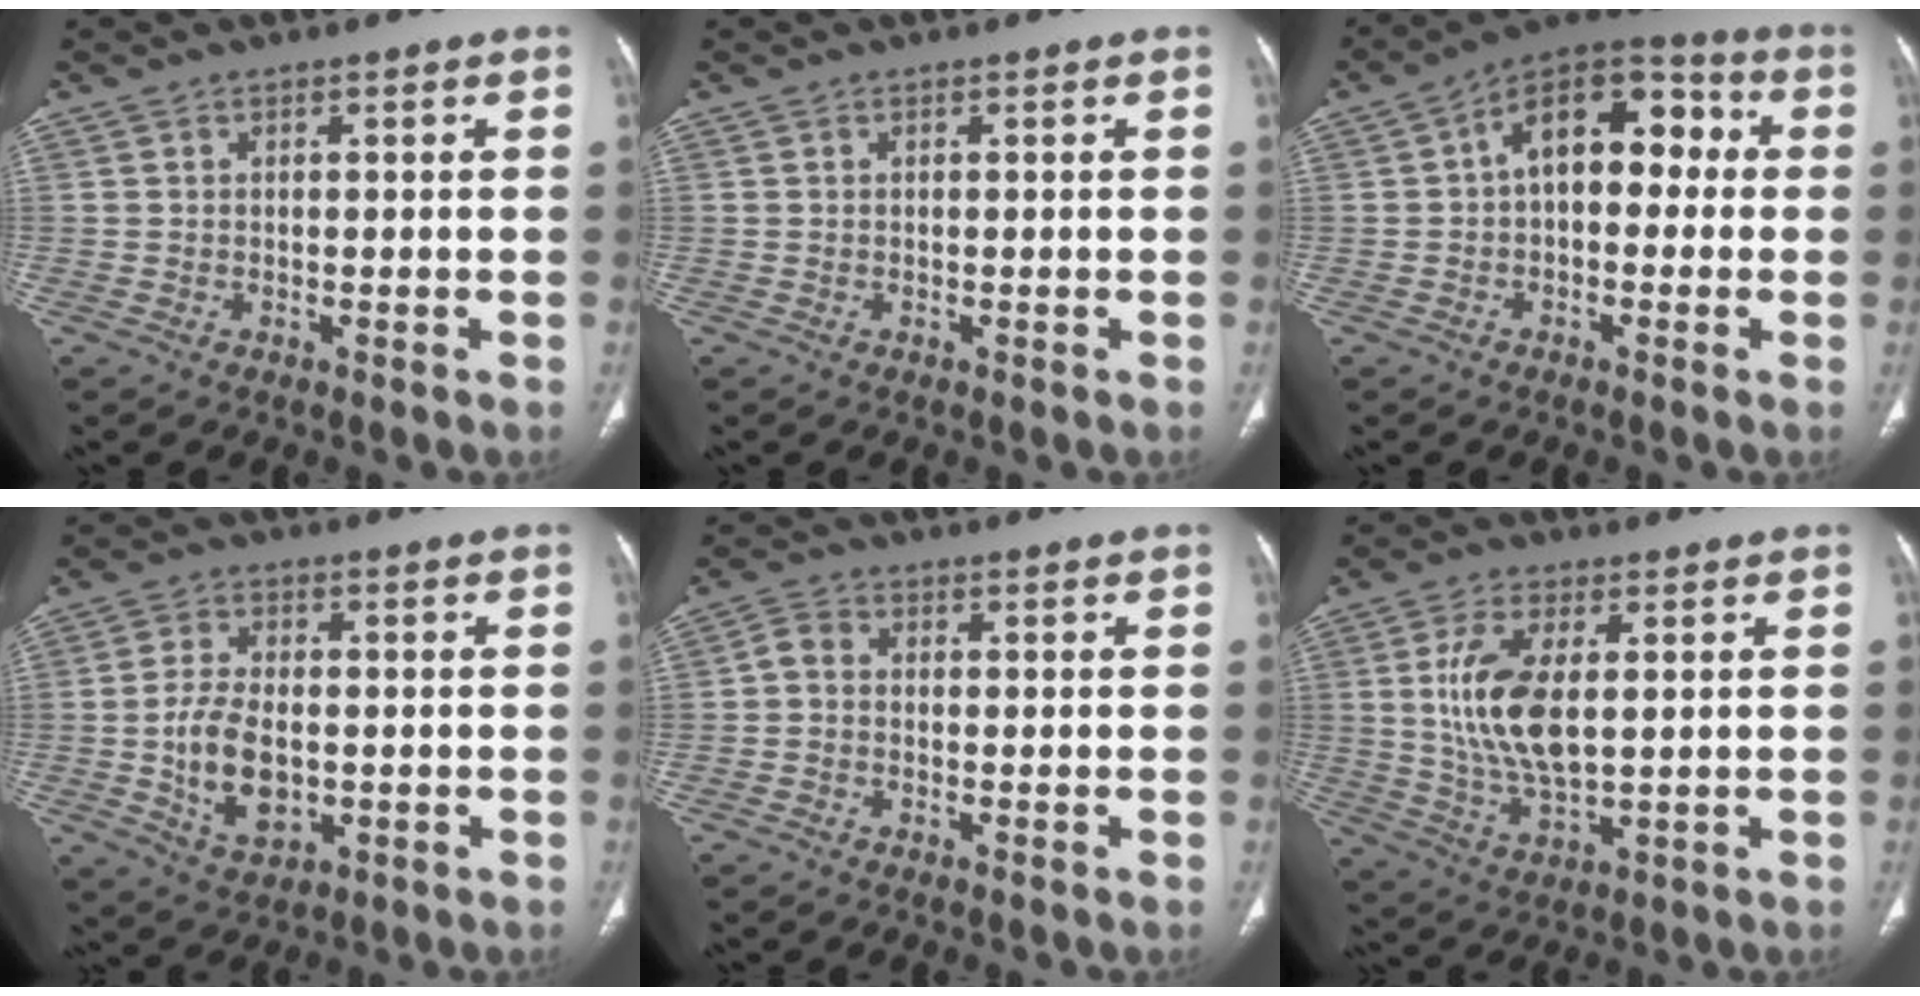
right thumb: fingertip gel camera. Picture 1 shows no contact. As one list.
[{"total": 0.0}, {"total": 13.2, "force": [1.2, 8.2, 10.3], "torque": [-0.118, 0.045, 0.001]}, {"total": 9.7, "force": [-1.3, 5.9, 7.6], "torque": [-0.130, 0.001, -0.018]}, {"total": 2.6, "force": [-0.6, 1.8, 1.8], "torque": [-0.030, 0.010, -0.022]}, {"total": 12.3, "force": [1.8, 5.9, 10.7], "torque": [-0.214, -0.014, 0.040]}]